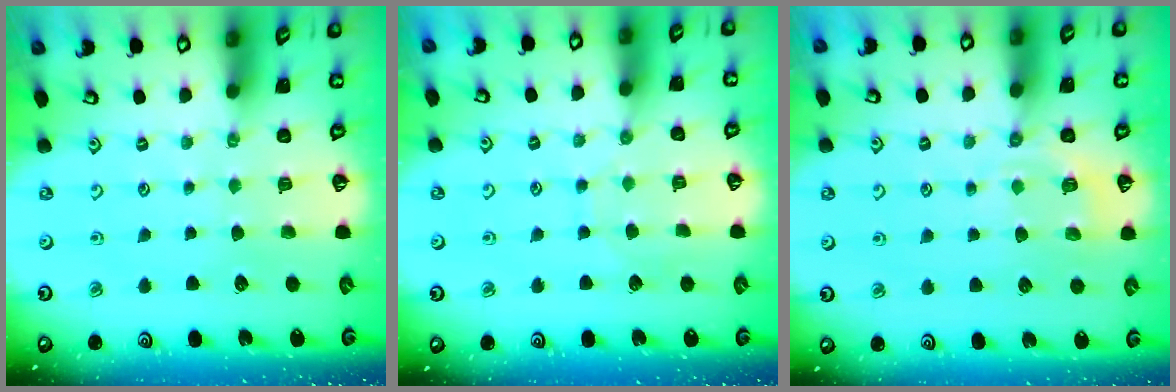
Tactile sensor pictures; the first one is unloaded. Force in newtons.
{"total": 4.7, "press": 4.7, "slide": 0.4}
{"total": 6.1, "press": 6.0, "slide": 1.3}